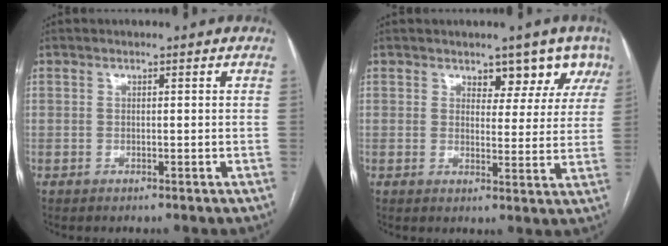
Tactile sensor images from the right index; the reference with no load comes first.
{"total": 5.8, "force": [4.4, 3.2, 2.0], "torque": [-0.002, -0.004, 0.045]}